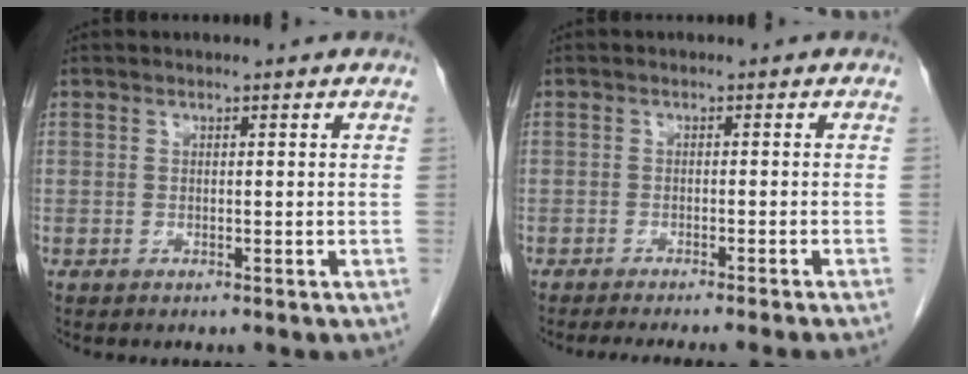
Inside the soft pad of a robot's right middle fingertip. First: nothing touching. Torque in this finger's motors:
{"motor_torque": [0.64, -0.60, 0.03, 0.04]}